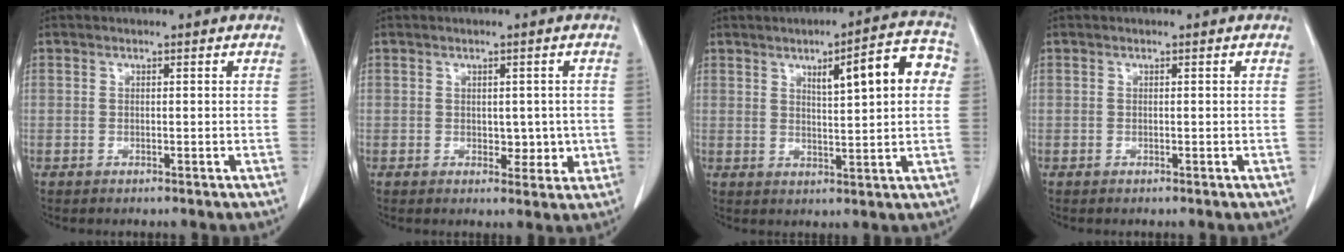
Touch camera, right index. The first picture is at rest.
{"total": 3.4, "force": [0.0, 2.2, 2.6], "torque": [-0.021, 0.000, 0.009]}
{"total": 9.9, "force": [2.8, 1.7, 9.4], "torque": [-0.126, 0.023, 0.038]}
{"total": 0.0}